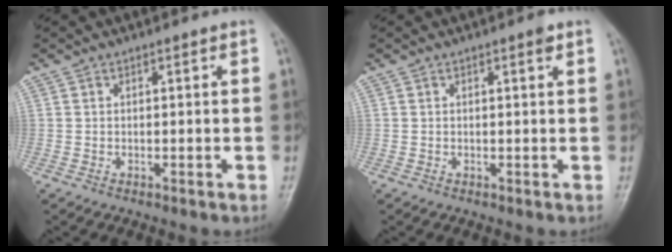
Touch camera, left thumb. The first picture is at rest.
{"total": 1.2, "force": [0.6, 0.2, 0.9], "torque": [-0.014, -0.002, 0.007]}